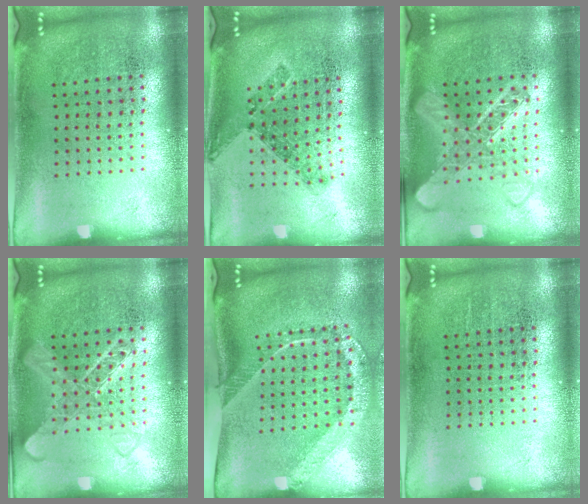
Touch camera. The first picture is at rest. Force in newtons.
{"total": 0.8, "press": 0.8, "slide": 0.3}
{"total": 2.8, "press": 2.8, "slide": 0.5}
{"total": 2.8, "press": 2.7, "slide": 0.5}
{"total": 2.5, "press": 1.6, "slide": 1.9}
{"total": 0.0}